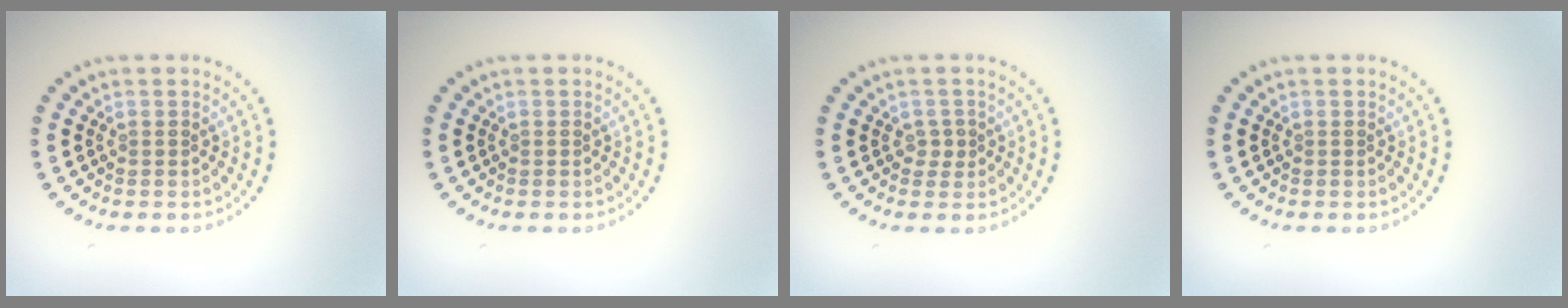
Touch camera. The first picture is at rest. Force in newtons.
{"total": 0.0}
{"total": 1.1, "press": 0.9, "slide": 0.5}
{"total": 0.0}